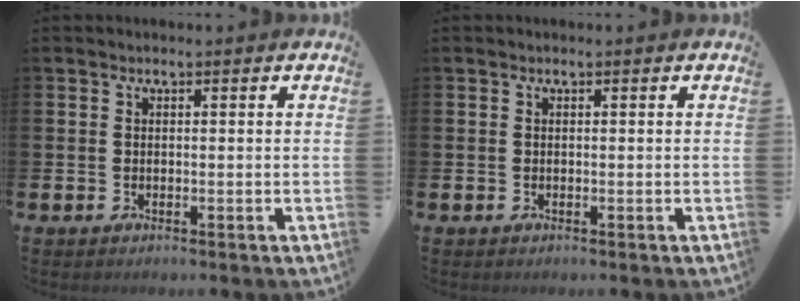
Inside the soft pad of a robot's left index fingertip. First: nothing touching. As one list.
[{"total": 0.0}]